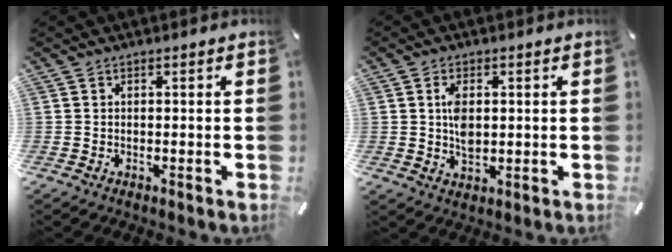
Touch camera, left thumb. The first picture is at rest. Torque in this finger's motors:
{"motor_torque": [0.85, 1.47, 0.46, -0.38, 0.19]}